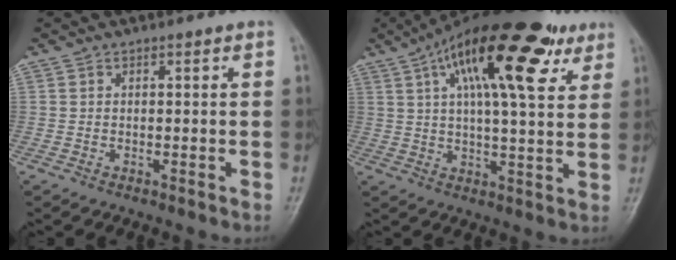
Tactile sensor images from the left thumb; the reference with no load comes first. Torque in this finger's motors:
{"motor_torque": [-0.03, 0.51, 1.97, -0.80, 0.39]}